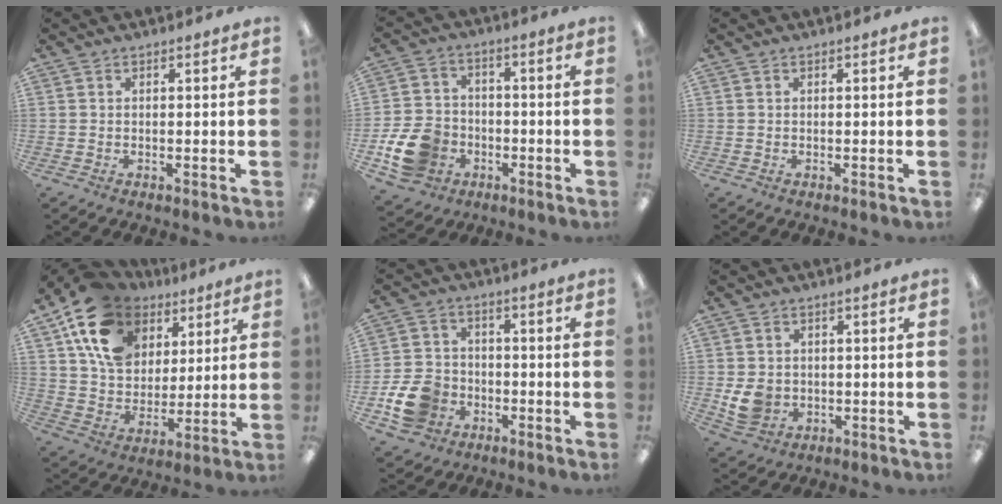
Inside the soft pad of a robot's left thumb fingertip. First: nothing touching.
{"total": 12.0, "force": [-5.0, 9.4, 5.6], "torque": [-0.135, 0.037, -0.084]}
{"total": 0.0}
{"total": 17.1, "force": [8.7, 12.6, 7.7], "torque": [-0.149, -0.031, 0.167]}
{"total": 10.7, "force": [-4.3, 8.4, 5.1], "torque": [-0.123, 0.034, -0.074]}
{"total": 6.1, "force": [-0.6, 5.3, 2.9], "torque": [-0.060, 0.002, -0.011]}